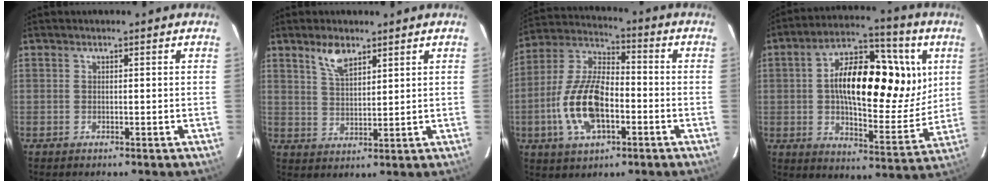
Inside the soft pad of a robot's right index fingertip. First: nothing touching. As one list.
[{"total": 5.4, "force": [3.8, 2.2, 3.2], "torque": [-0.057, 0.000, 0.074]}, {"total": 16.2, "force": [-4.6, 8.0, 13.3], "torque": [-0.276, 0.007, -0.084]}, {"total": 21.3, "force": [5.0, 10.0, 18.2], "torque": [-0.295, 0.019, 0.071]}]